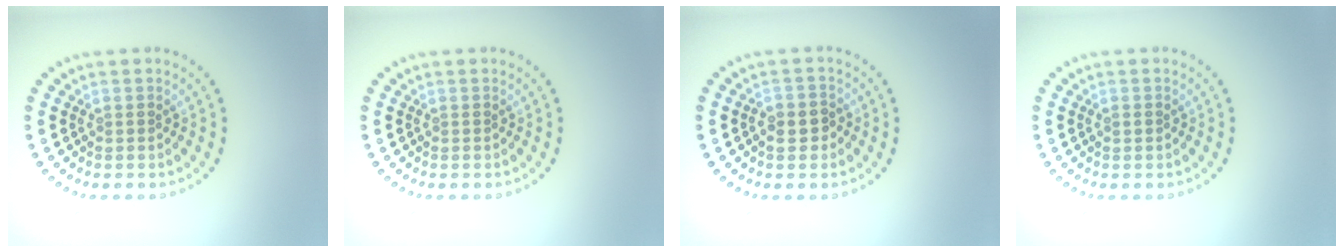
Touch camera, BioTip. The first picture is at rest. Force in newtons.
{"total": 0.0}
{"total": 2.2, "press": 2.1, "slide": 0.6}
{"total": 0.6, "press": 0.6, "slide": 0.1}